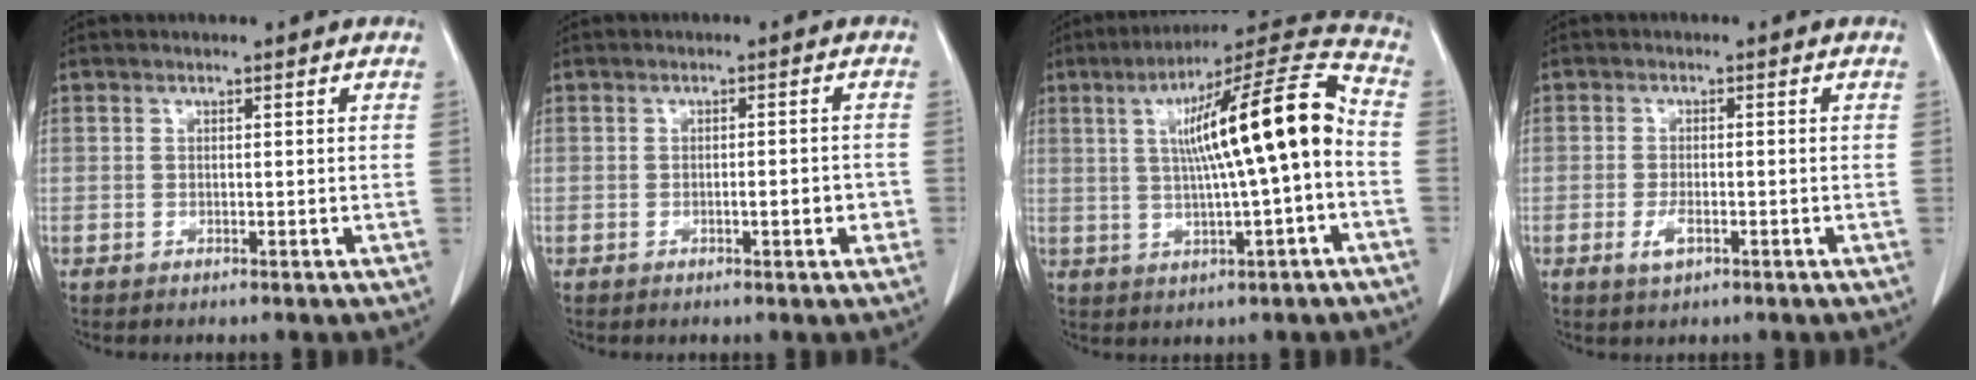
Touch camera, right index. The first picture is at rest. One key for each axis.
{"total": 2.6, "fx": -0.8, "fy": 0.7, "fz": 2.4, "tx": -0.036, "ty": 0.001, "tz": -0.010}
{"total": 15.9, "fx": 0.7, "fy": 1.0, "fz": 15.9, "tx": -0.245, "ty": 0.032, "tz": 0.009}
{"total": 2.6, "fx": -1.1, "fy": 1.0, "fz": 2.1, "tx": -0.042, "ty": 0.000, "tz": -0.019}